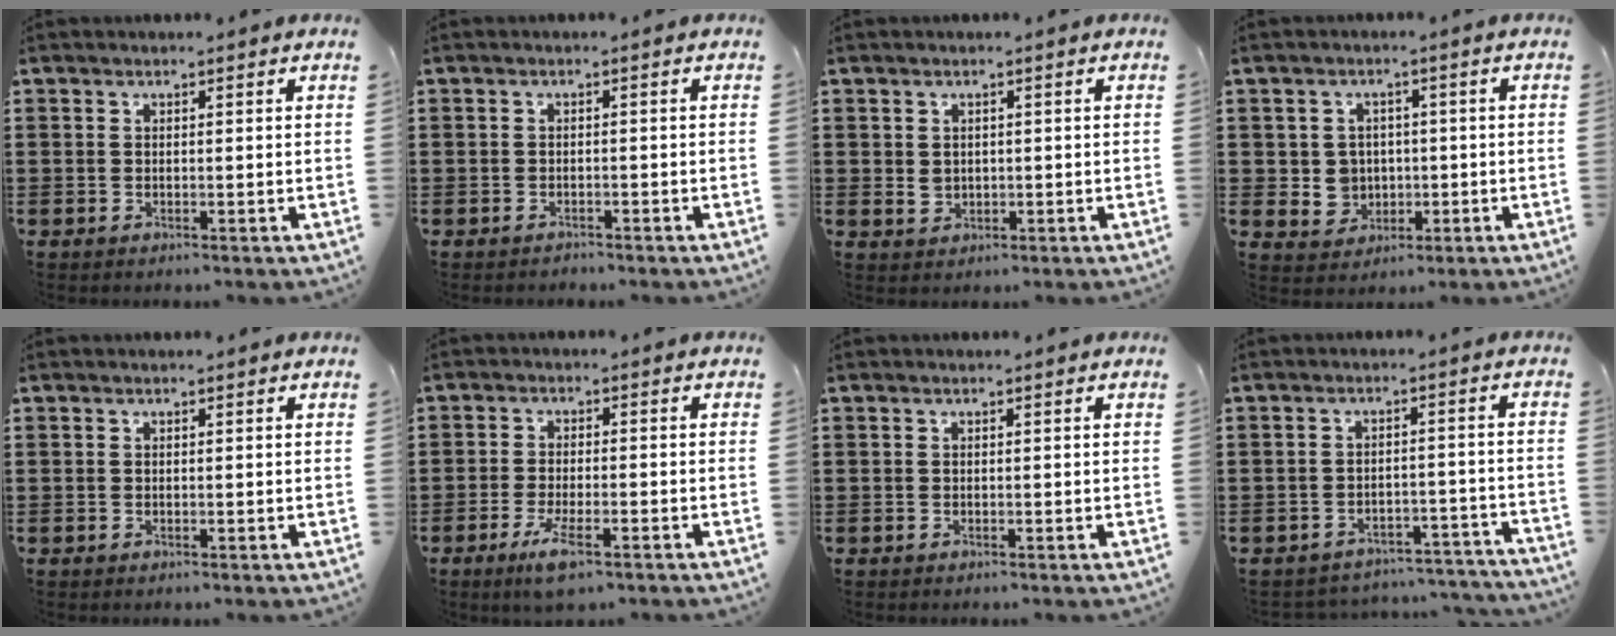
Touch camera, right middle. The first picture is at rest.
{"total": 0.9, "force": [-0.9, 0.3, 0.0], "torque": [-0.003, 0.003, -0.021]}
{"total": 2.1, "force": [0.2, 1.9, 1.0], "torque": [-0.016, 0.006, 0.000]}
{"total": 4.4, "force": [-0.1, 4.2, 1.3], "torque": [-0.033, 0.009, -0.005]}
{"total": 0.0}
{"total": 5.6, "force": [-3.1, 1.5, 4.4], "torque": [-0.089, -0.004, -0.057]}
{"total": 0.0}
{"total": 3.8, "force": [-3.7, 0.5, 0.4], "torque": [-0.010, 0.004, -0.080]}